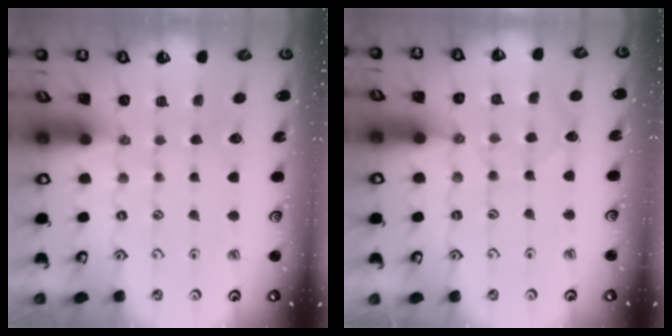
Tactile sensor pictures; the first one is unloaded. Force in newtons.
{"total": 6.0, "press": 6.0, "slide": 0.6}